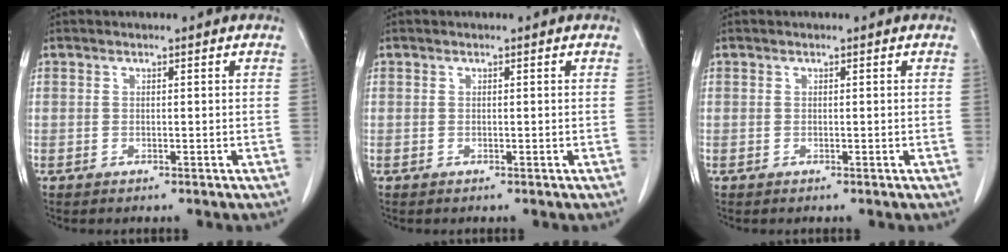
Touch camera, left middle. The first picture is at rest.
{"total": 0.0}
{"total": 0.0}